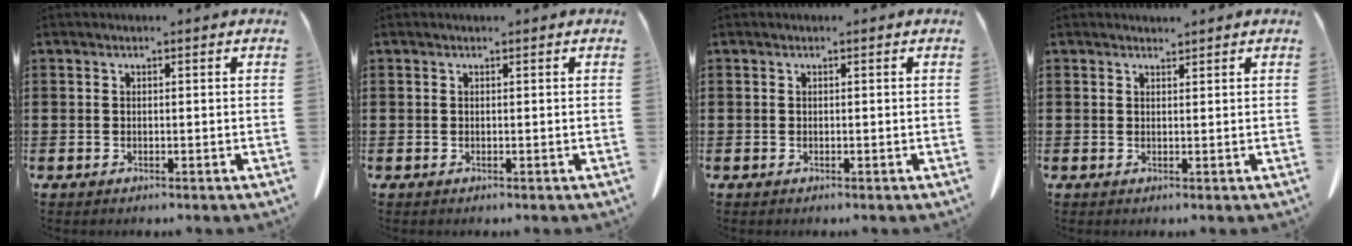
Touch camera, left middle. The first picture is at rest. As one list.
[{"total": 0.0}, {"total": 0.0}, {"total": 1.0, "force": [1.0, 0.1, 0.1], "torque": [-0.004, 0.000, 0.020]}]